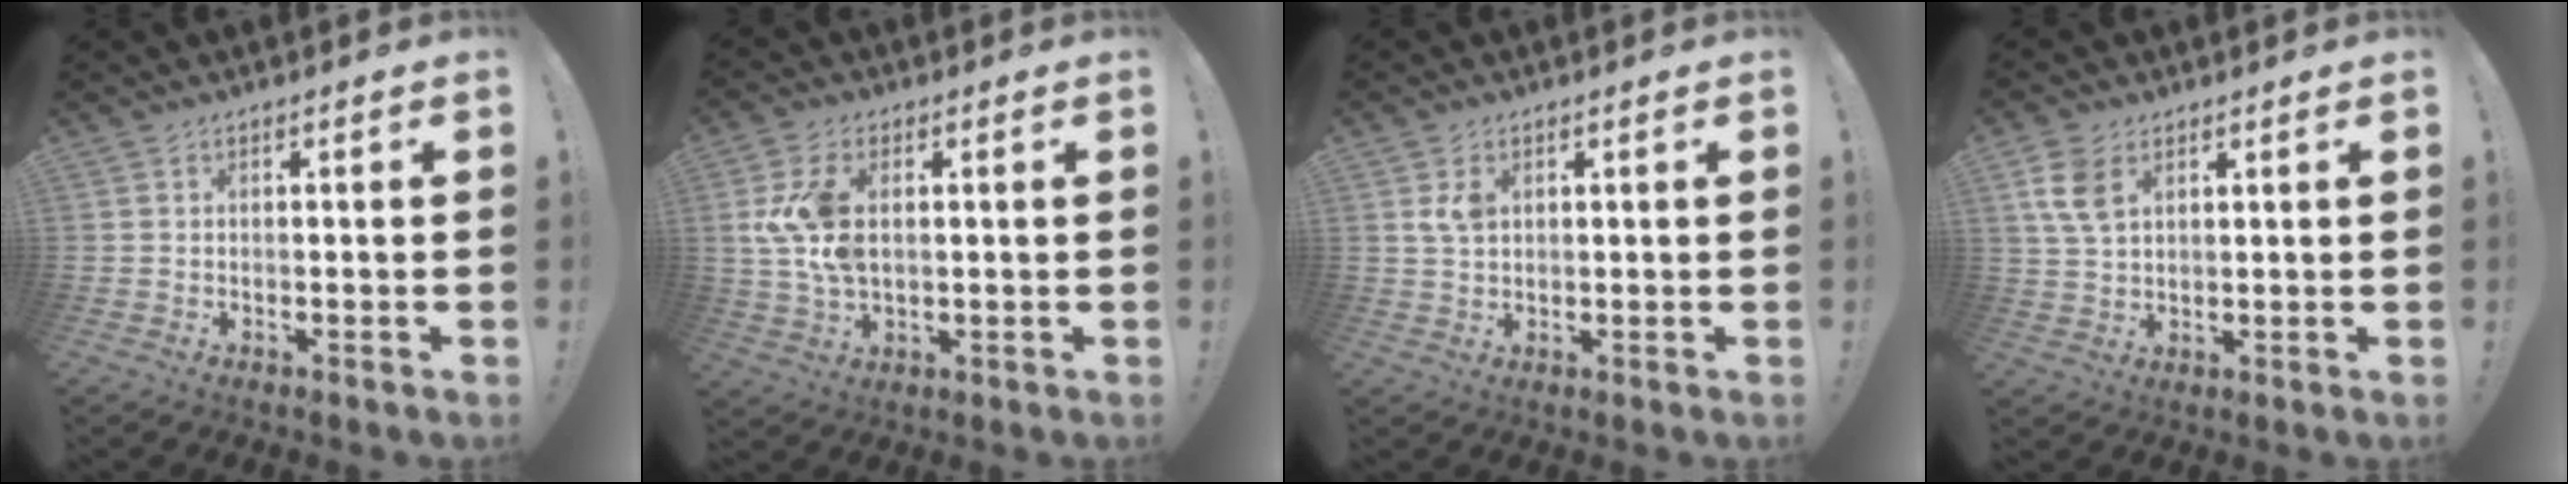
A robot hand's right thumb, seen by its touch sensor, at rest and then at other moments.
{"total": 10.7, "force": [1.6, 6.6, 8.3], "torque": [-0.162, -0.006, 0.027]}
{"total": 4.0, "force": [1.6, 2.5, 2.6], "torque": [-0.044, -0.001, 0.029]}
{"total": 7.6, "force": [3.4, 4.8, 4.8], "torque": [-0.088, -0.003, 0.066]}